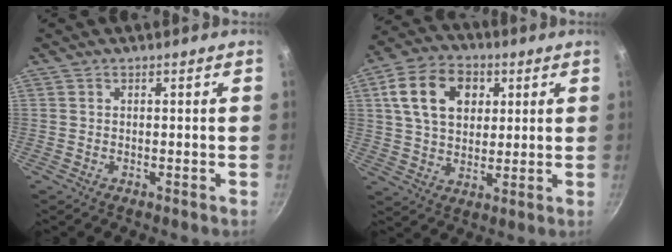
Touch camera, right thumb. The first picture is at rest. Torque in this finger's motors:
{"motor_torque": [0.12, 2.98, 1.27, 0.11, 0.31]}